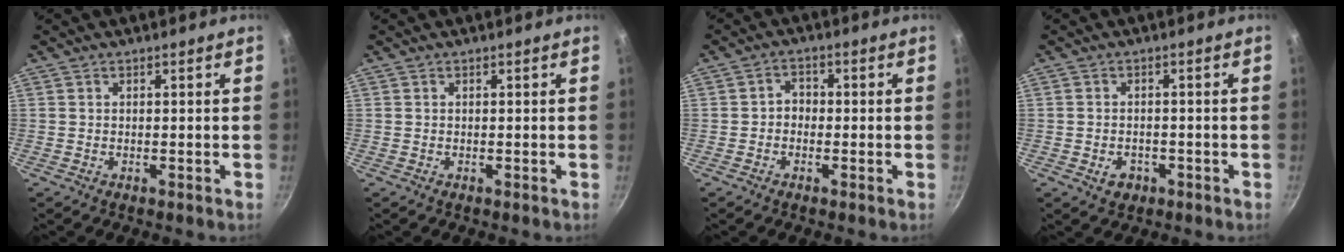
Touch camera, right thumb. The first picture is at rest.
{"total": 0.0}
{"total": 2.7, "force": [-0.6, 2.2, 1.4], "torque": [-0.008, 0.013, -0.016]}
{"total": 3.1, "force": [-1.3, 2.4, 1.5], "torque": [-0.016, 0.014, -0.010]}